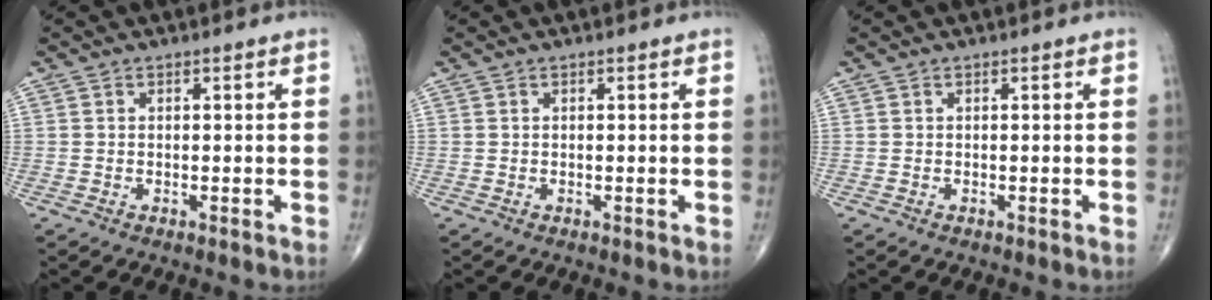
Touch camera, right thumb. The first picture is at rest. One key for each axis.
{"total": 0.0}
{"total": 0.0}